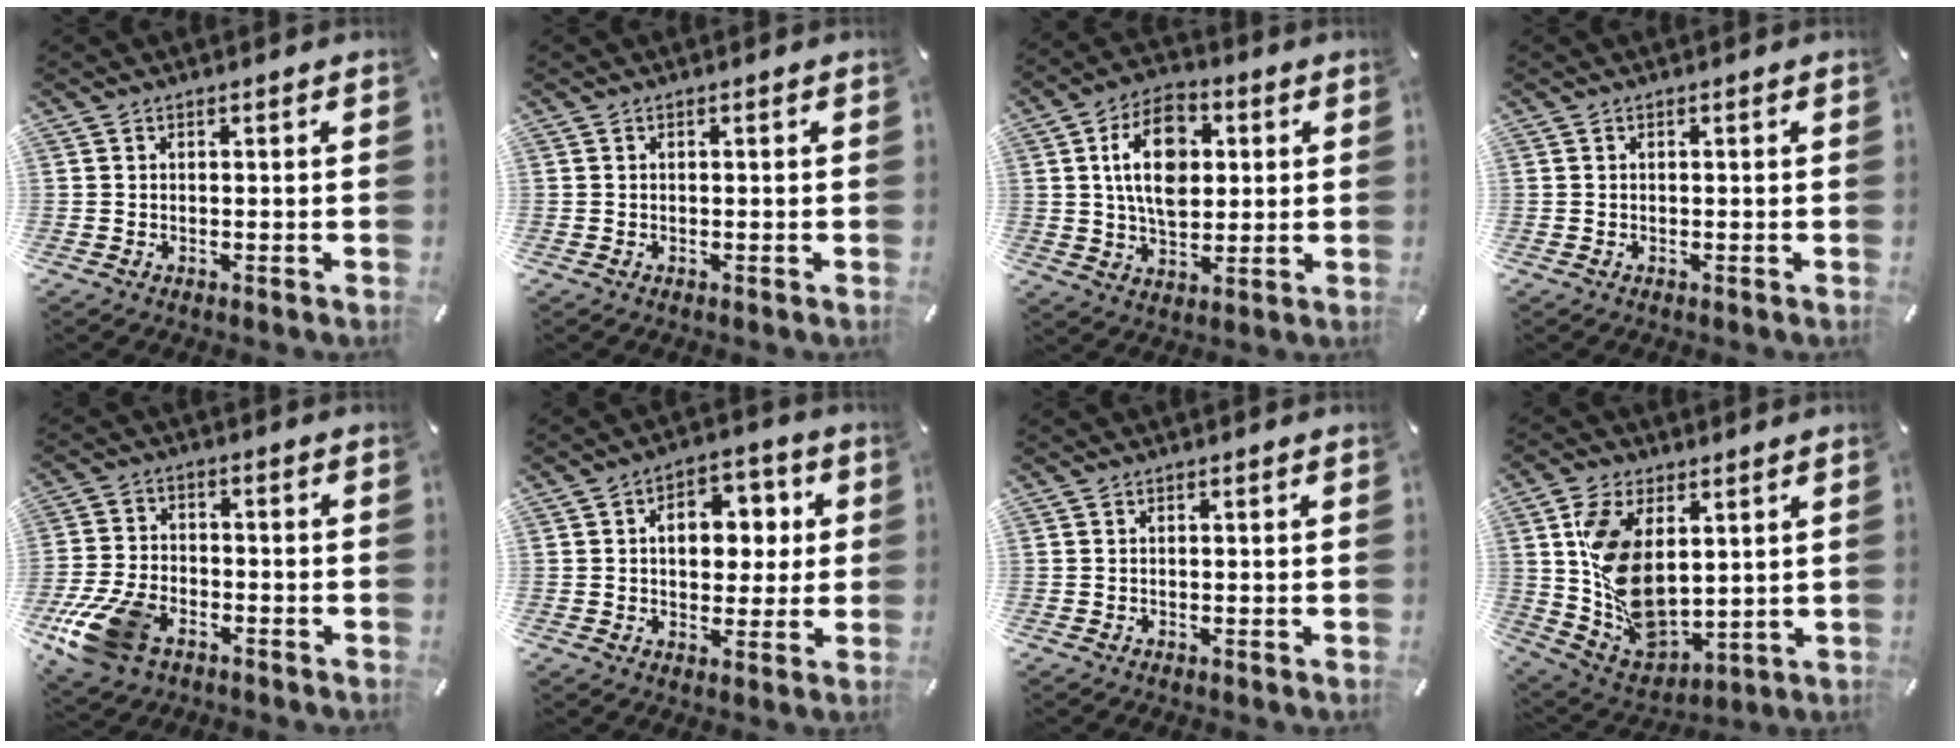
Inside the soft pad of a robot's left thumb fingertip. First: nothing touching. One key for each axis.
{"total": 0.0}
{"total": 14.0, "fx": 2.7, "fy": 9.3, "fz": 10.1, "tx": -0.192, "ty": 0.006, "tz": 0.043}
{"total": 0.0}
{"total": 13.2, "fx": -6.9, "fy": 7.9, "fz": 8.0, "tx": -0.169, "ty": 0.029, "tz": -0.123}
{"total": 10.3, "fx": 1.7, "fy": 7.6, "fz": 6.8, "tx": -0.088, "ty": 0.001, "tz": 0.024}
{"total": 0.0}
{"total": 15.6, "fx": 3.6, "fy": 10.2, "fz": 11.2, "tx": -0.224, "ty": -0.017, "tz": 0.076}